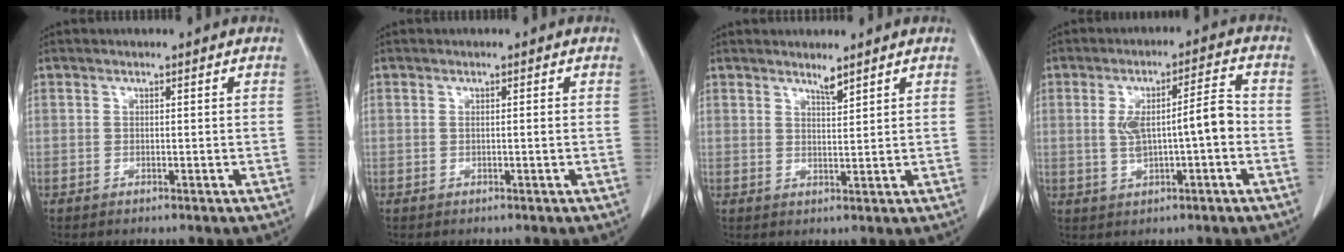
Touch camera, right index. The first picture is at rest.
{"total": 0.7, "force": [0.0, 0.0, 0.7], "torque": [-0.013, 0.002, 0.004]}
{"total": 1.9, "force": [1.7, -0.1, 0.8], "torque": [-0.015, -0.007, 0.034]}
{"total": 8.0, "force": [-0.5, 1.5, 7.8], "torque": [-0.137, 0.024, -0.002]}